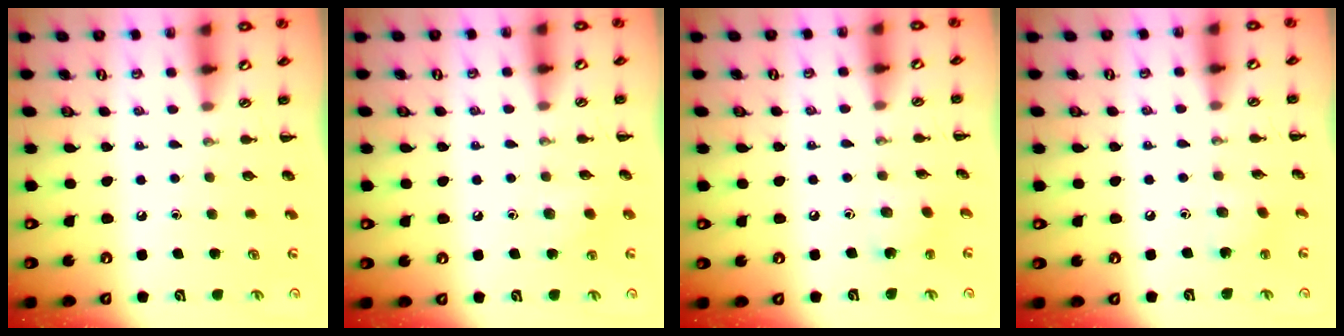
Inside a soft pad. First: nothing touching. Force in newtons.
{"total": 6.2, "press": 6.0, "slide": 1.5}
{"total": 2.9, "press": 2.8, "slide": 0.5}
{"total": 3.6, "press": 3.5, "slide": 0.9}